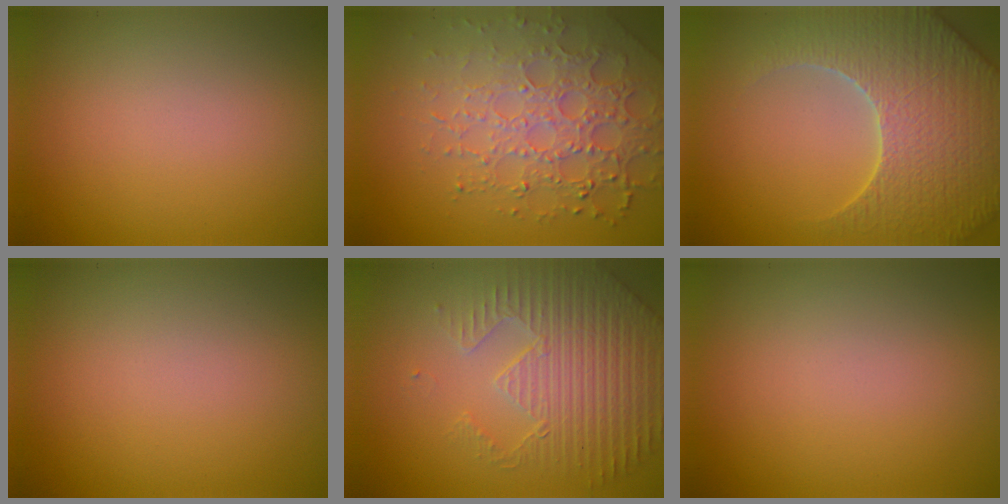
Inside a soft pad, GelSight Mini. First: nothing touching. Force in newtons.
{"total": 6.4, "press": 4.9, "slide": 4.1}
{"total": 7.8, "press": 7.5, "slide": 2.1}
{"total": 0.0}
{"total": 5.3, "press": 4.7, "slide": 2.4}
{"total": 0.0}